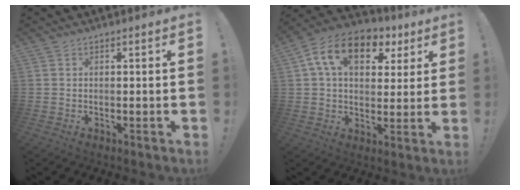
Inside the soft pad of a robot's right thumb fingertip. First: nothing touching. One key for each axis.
{"total": 15.1, "fx": 6.1, "fy": 9.8, "fz": 9.7, "tx": -0.156, "ty": -0.014, "tz": 0.111}